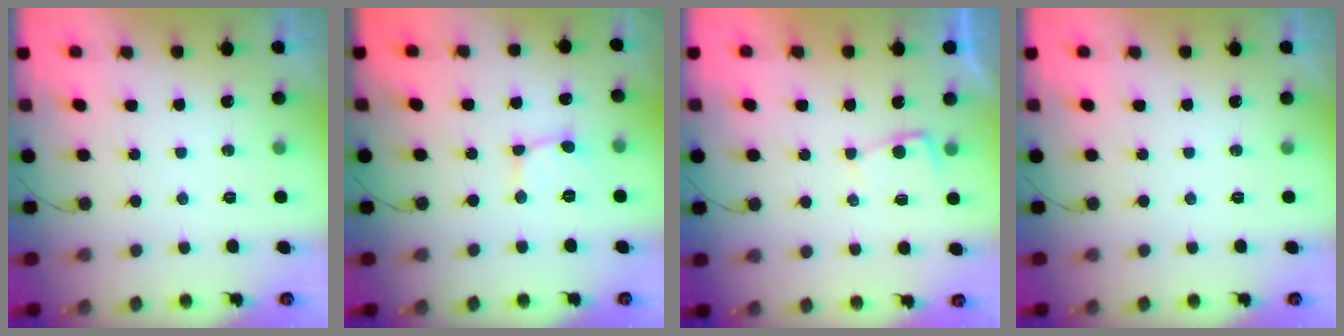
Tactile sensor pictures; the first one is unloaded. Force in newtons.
{"total": 2.1, "press": 2.1, "slide": 0.2}
{"total": 2.0, "press": 2.0, "slide": 0.3}
{"total": 0.0}